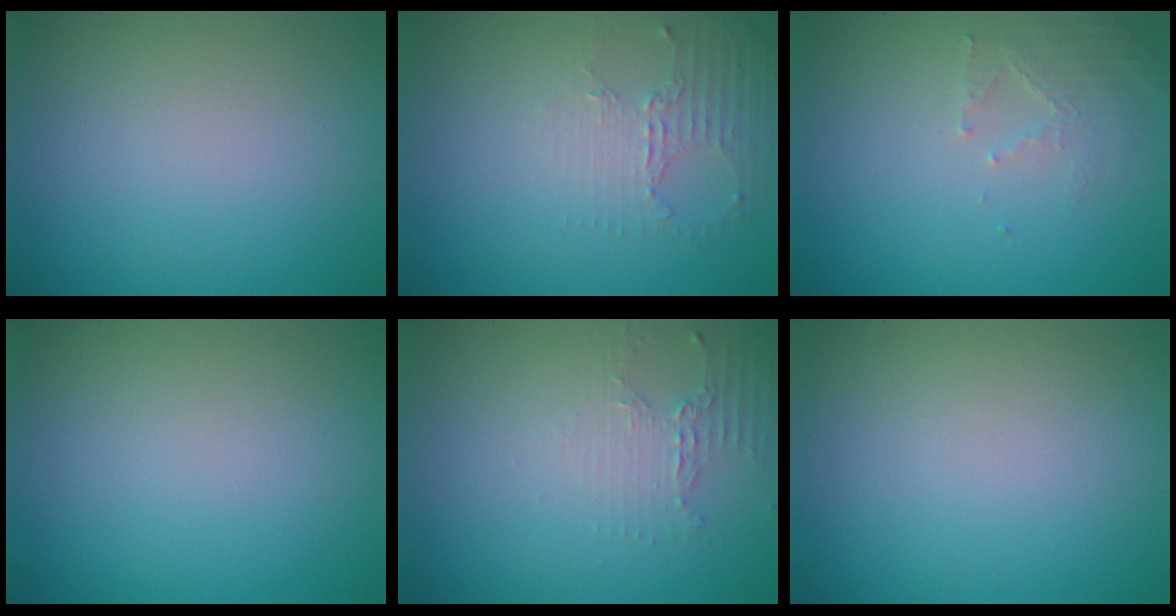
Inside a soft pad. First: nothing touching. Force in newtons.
{"total": 2.3, "press": 1.8, "slide": 1.6}
{"total": 2.0, "press": 1.9, "slide": 0.3}
{"total": 0.0}
{"total": 2.1, "press": 1.5, "slide": 1.4}
{"total": 0.0}